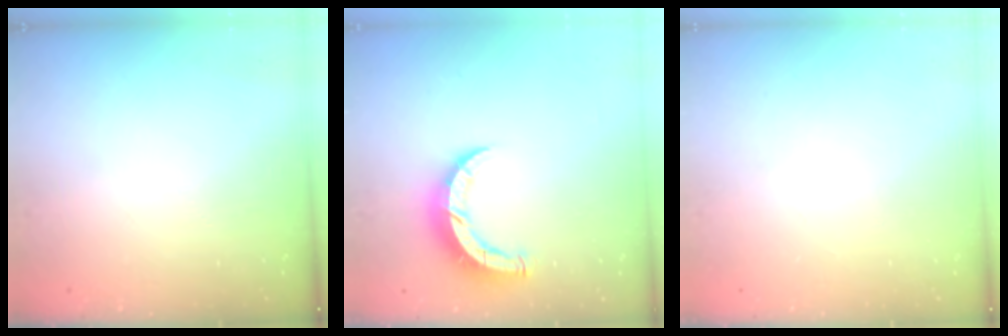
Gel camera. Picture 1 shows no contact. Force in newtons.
{"total": 8.1, "press": 8.1, "slide": 0.5}
{"total": 0.0}